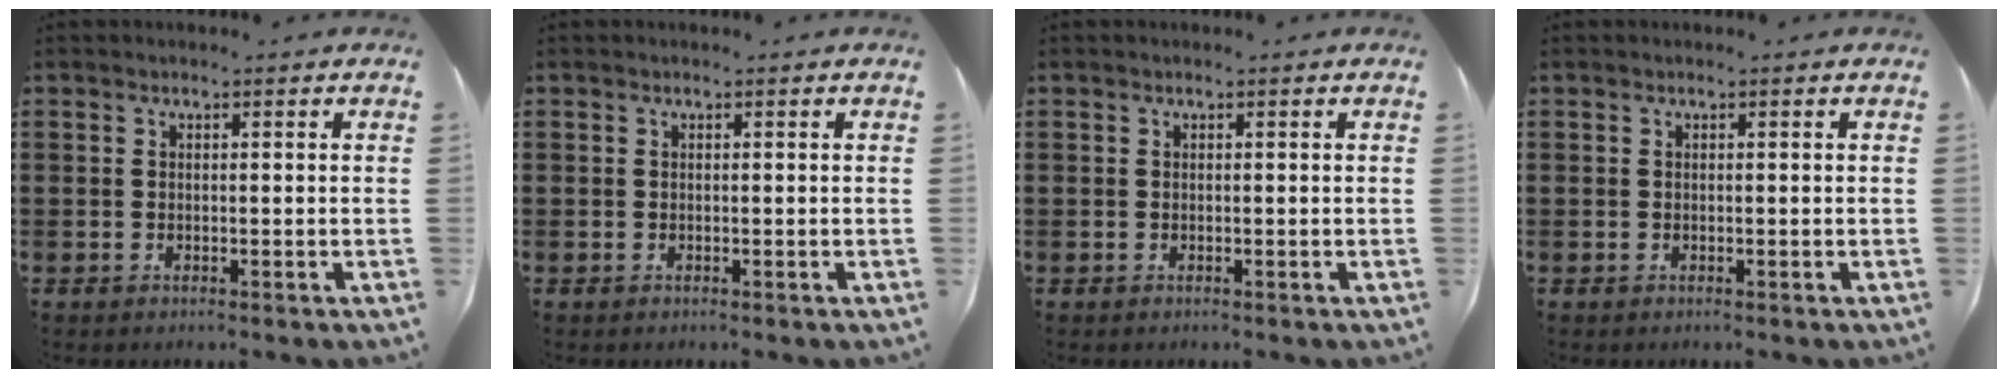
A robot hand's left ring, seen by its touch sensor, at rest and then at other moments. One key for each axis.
{"total": 0.0}
{"total": 0.0}
{"total": 0.0}